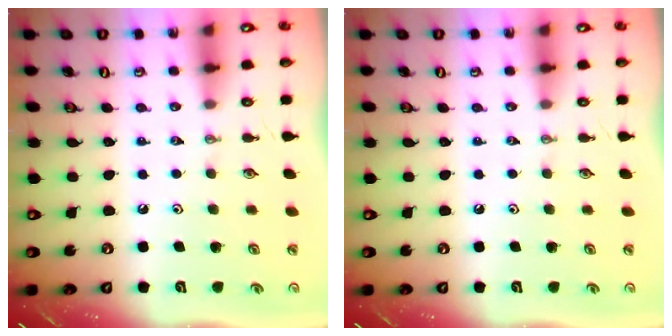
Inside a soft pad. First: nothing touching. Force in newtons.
{"total": 0.0}